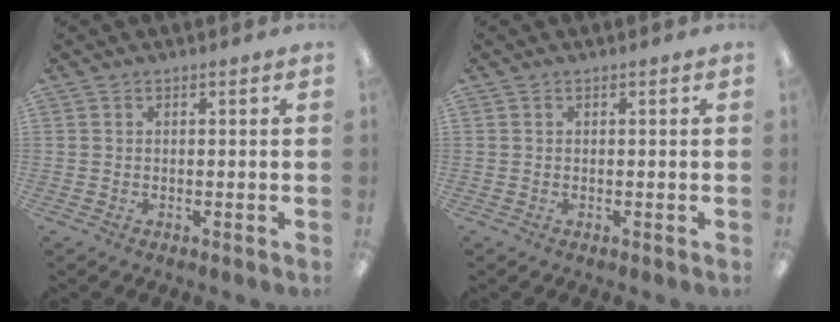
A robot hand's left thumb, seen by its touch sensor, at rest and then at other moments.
{"total": 0.0}